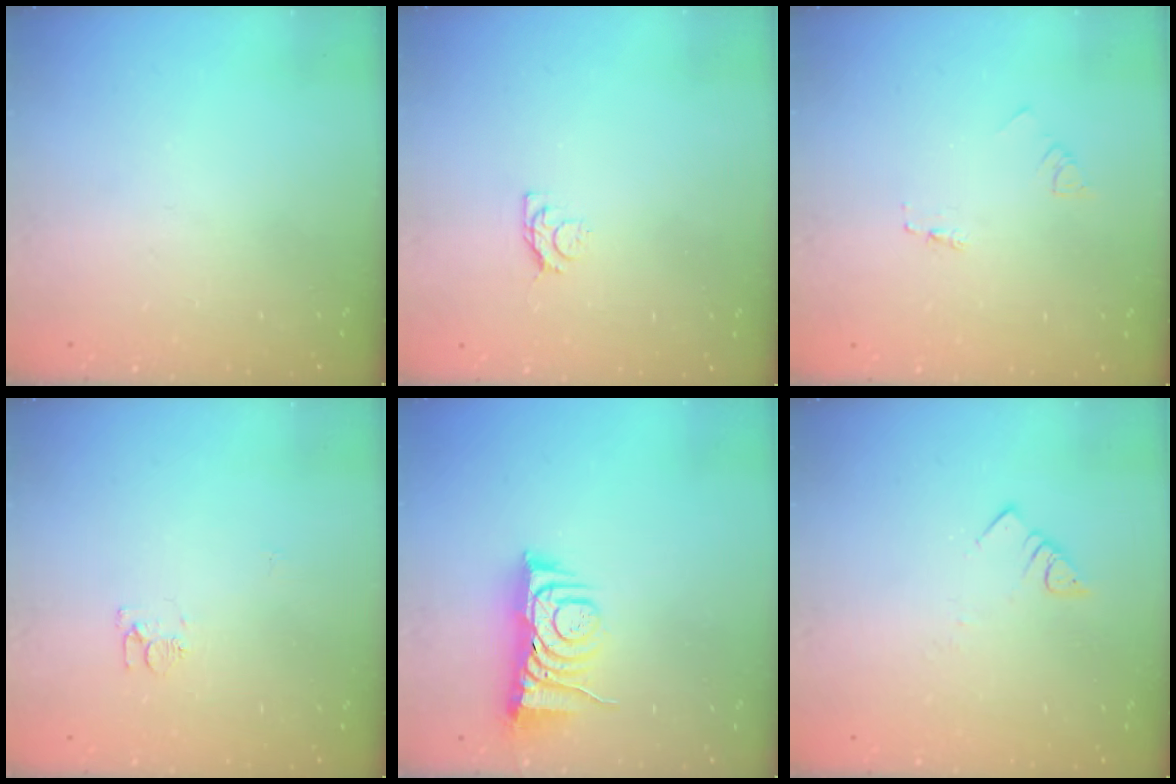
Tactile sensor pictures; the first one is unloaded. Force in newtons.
{"total": 3.4, "press": 3.4, "slide": 0.5}
{"total": 1.8, "press": 1.8, "slide": 0.2}
{"total": 5.5, "press": 5.5, "slide": 0.4}
{"total": 7.3, "press": 7.3, "slide": 0.6}
{"total": 2.8, "press": 2.8, "slide": 0.2}